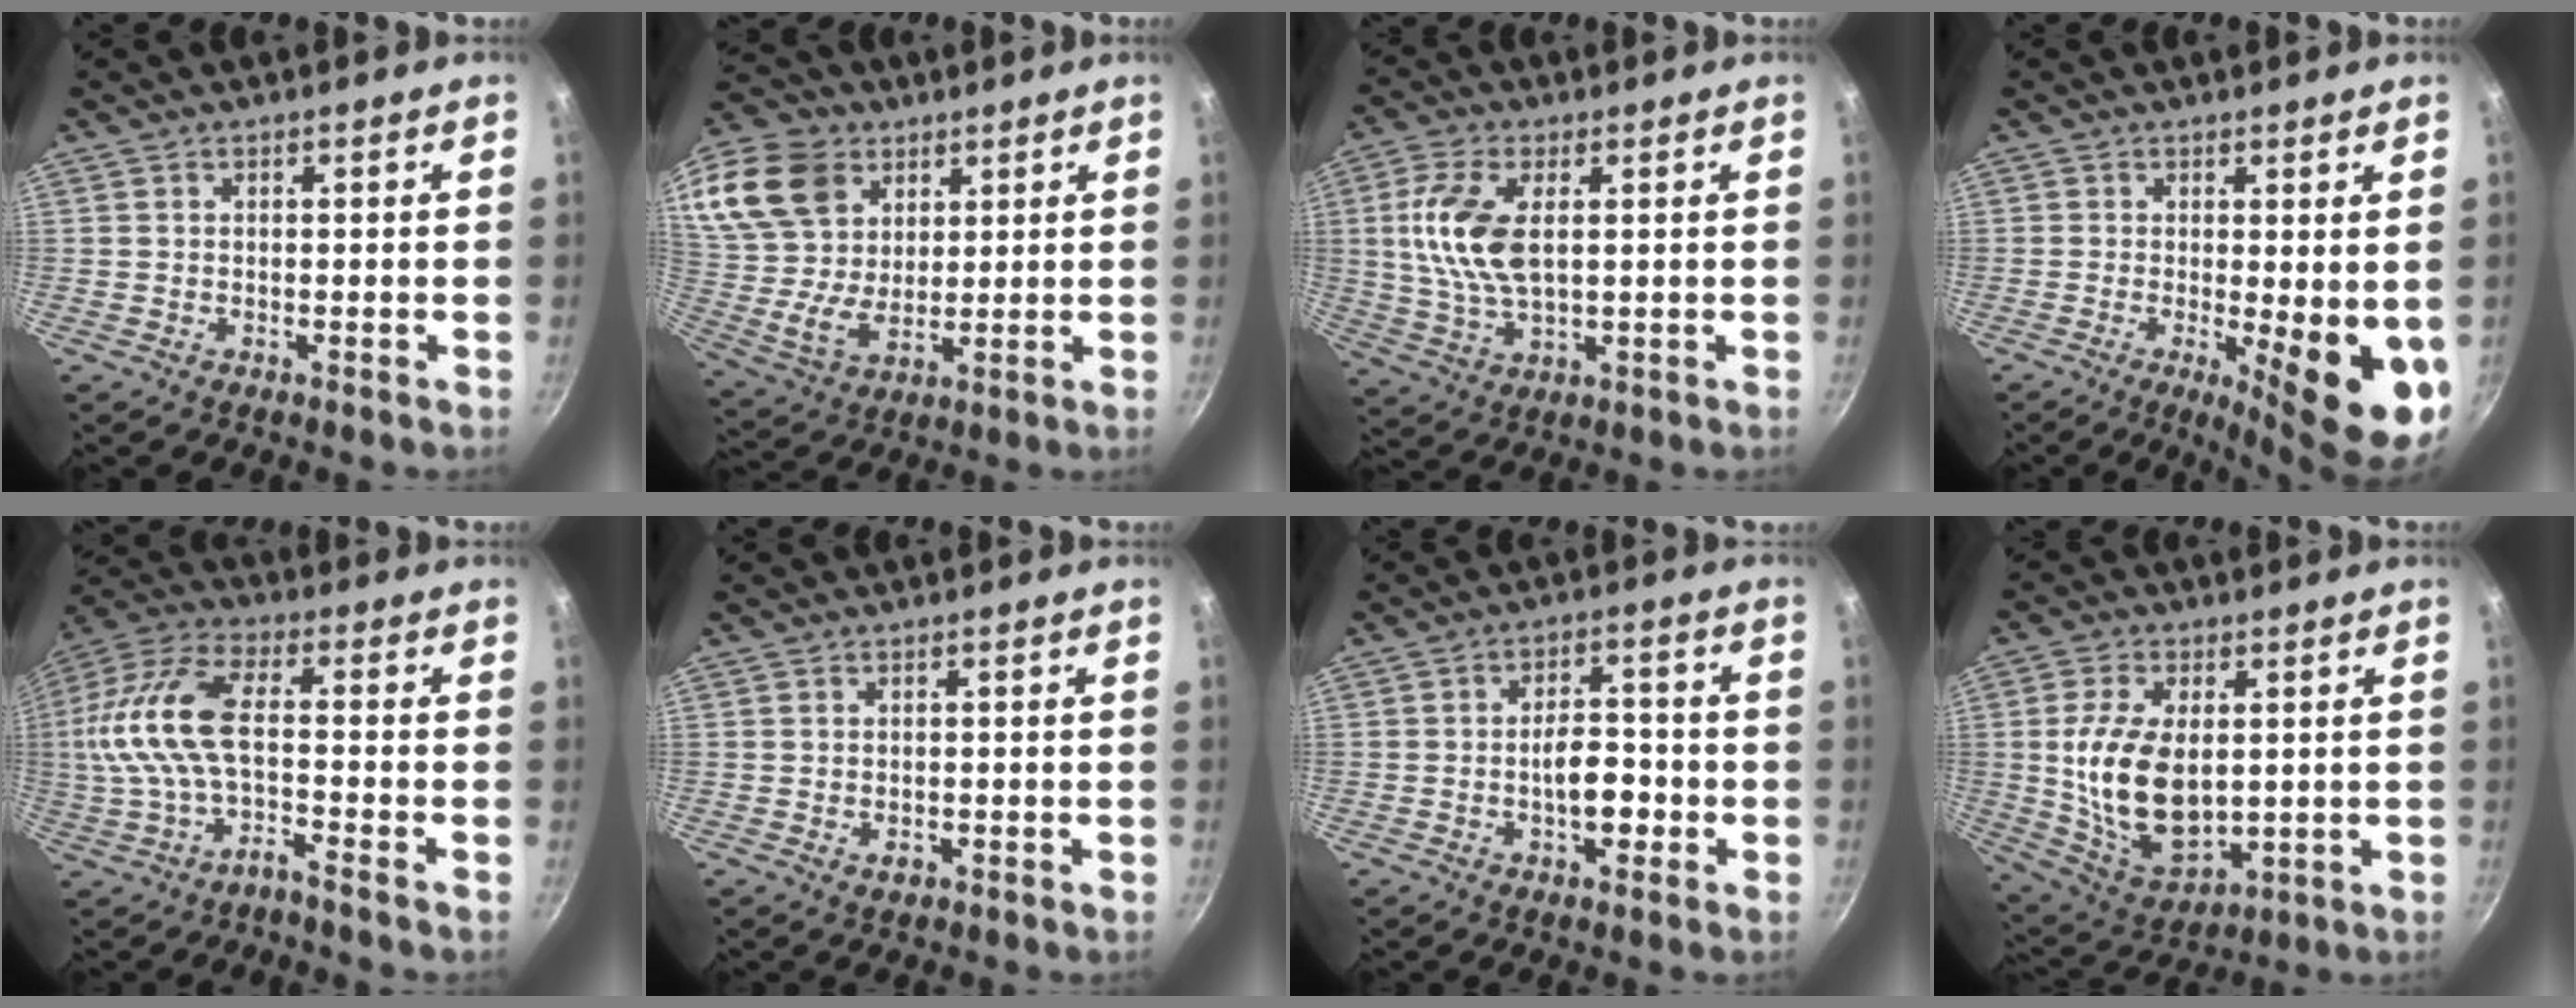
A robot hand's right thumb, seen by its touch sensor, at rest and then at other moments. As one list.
[{"total": 21.8, "force": [10.8, 15.3, 11.2], "torque": [-0.235, -0.009, 0.209]}, {"total": 11.4, "force": [1.9, 5.8, 9.6], "torque": [-0.193, 0.000, 0.038]}, {"total": 11.1, "force": [-1.5, 3.2, 10.5], "torque": [-0.120, -0.017, -0.010]}, {"total": 14.6, "force": [-5.1, 6.5, 12.0], "torque": [-0.223, 0.060, -0.110]}, {"total": 1.6, "force": [-0.6, 1.1, 1.0], "torque": [-0.015, 0.000, -0.009]}, {"total": 7.1, "force": [-2.0, 3.8, 5.7], "torque": [-0.061, 0.024, -0.033]}, {"total": 16.3, "force": [1.2, 9.6, 13.1], "torque": [-0.223, -0.017, 0.038]}]